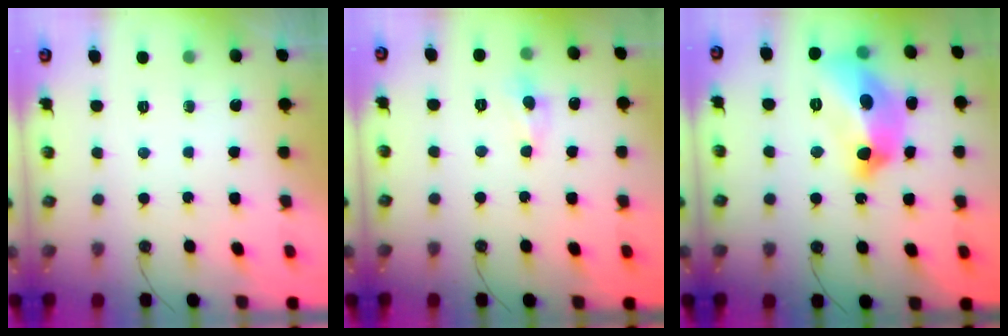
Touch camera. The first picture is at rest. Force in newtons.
{"total": 1.0, "press": 0.9, "slide": 0.6}
{"total": 15.4, "press": 15.3, "slide": 0.9}